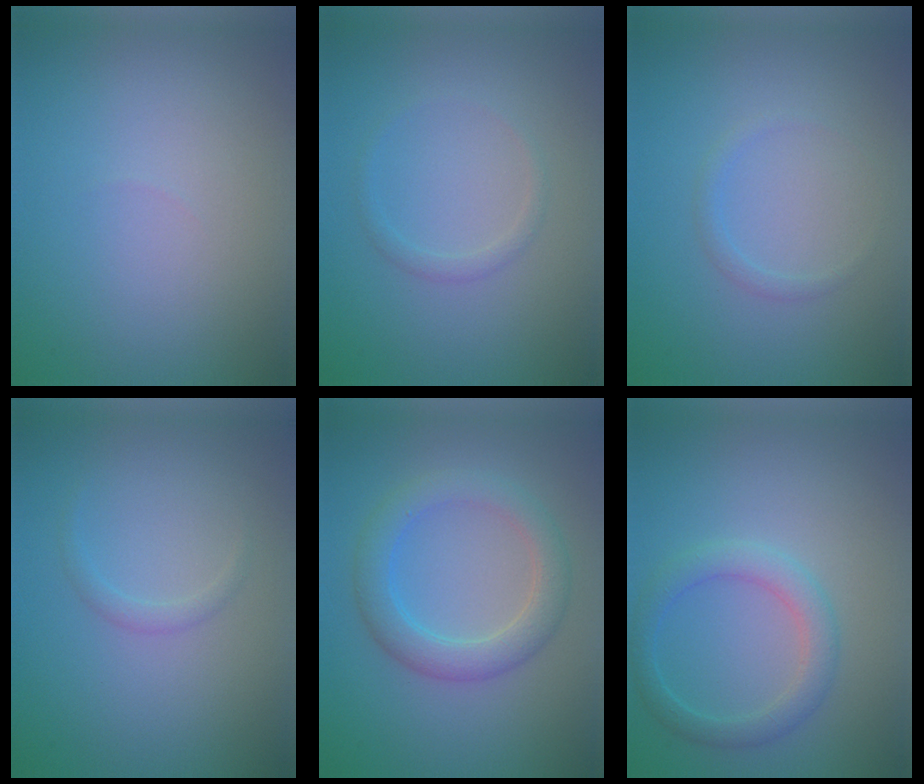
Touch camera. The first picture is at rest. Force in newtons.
{"total": 1.0, "press": 1.0, "slide": 0.0}
{"total": 0.8, "press": 0.8, "slide": 0.0}
{"total": 0.9, "press": 0.9, "slide": 0.0}
{"total": 3.9, "press": 3.9, "slide": 0.2}
{"total": 2.7, "press": 2.7, "slide": 0.1}